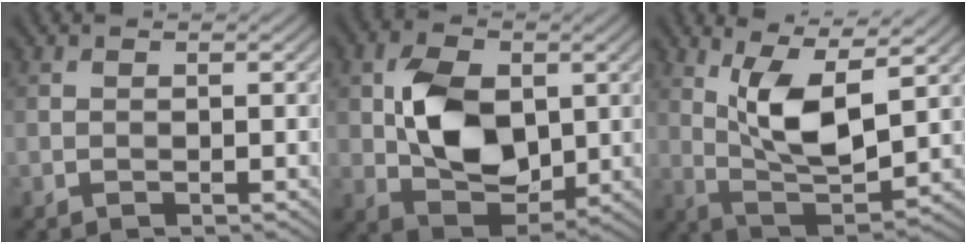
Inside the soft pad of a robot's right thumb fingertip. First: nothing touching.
{"total": 9.6, "force": [1.1, 6.5, 7.0], "torque": [-0.144, -0.003, 0.021]}
{"total": 9.6, "force": [3.4, 3.5, 8.2], "torque": [-0.166, -0.003, 0.067]}